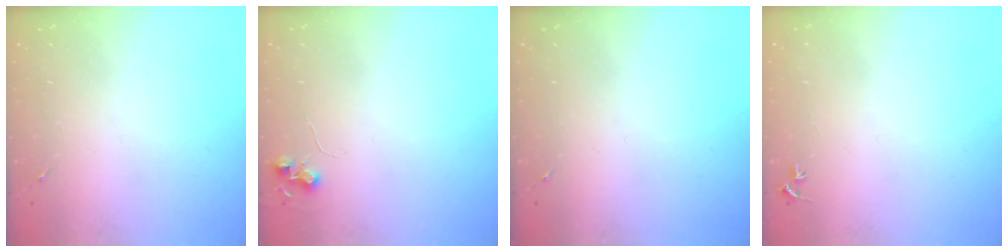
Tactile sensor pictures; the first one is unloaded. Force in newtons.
{"total": 6.0, "press": 5.9, "slide": 0.7}
{"total": 0.0}
{"total": 3.1, "press": 3.1, "slide": 0.3}